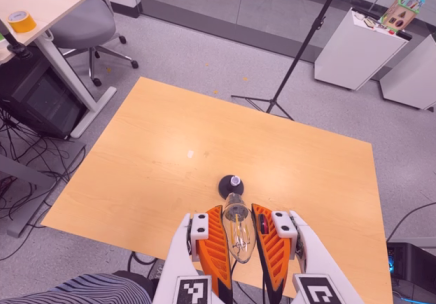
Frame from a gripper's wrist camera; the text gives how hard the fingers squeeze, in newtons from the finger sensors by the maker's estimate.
{"total": 21.7, "left": 24.4, "right": 18.9}